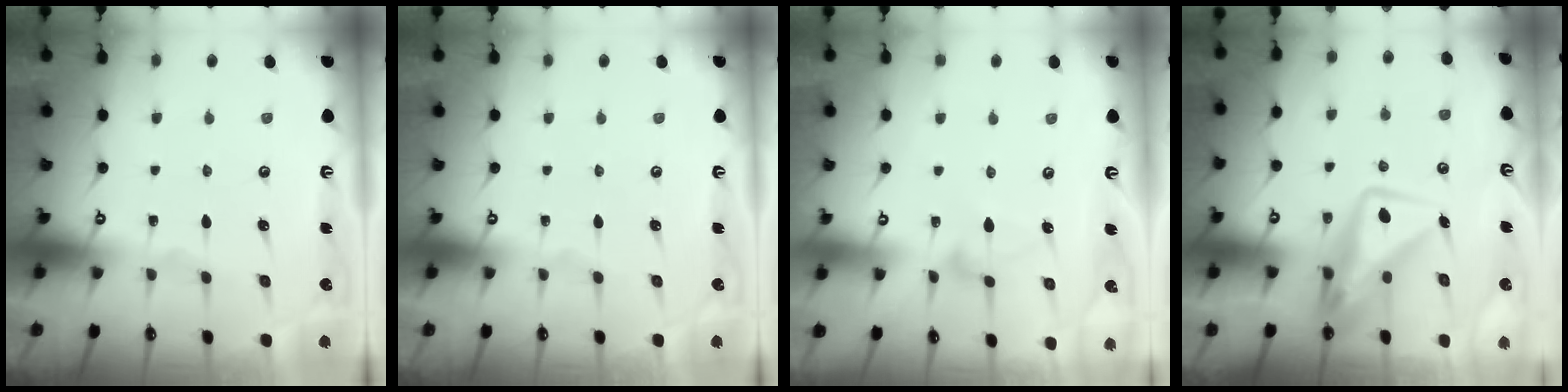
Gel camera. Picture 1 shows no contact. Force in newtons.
{"total": 0.0}
{"total": 6.0, "press": 6.0, "slide": 0.3}
{"total": 12.3, "press": 12.2, "slide": 1.0}